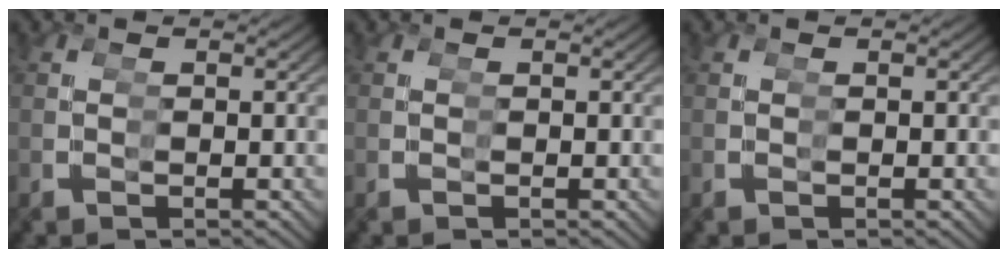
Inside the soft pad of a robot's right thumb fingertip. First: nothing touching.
{"total": 0.0}
{"total": 0.0}